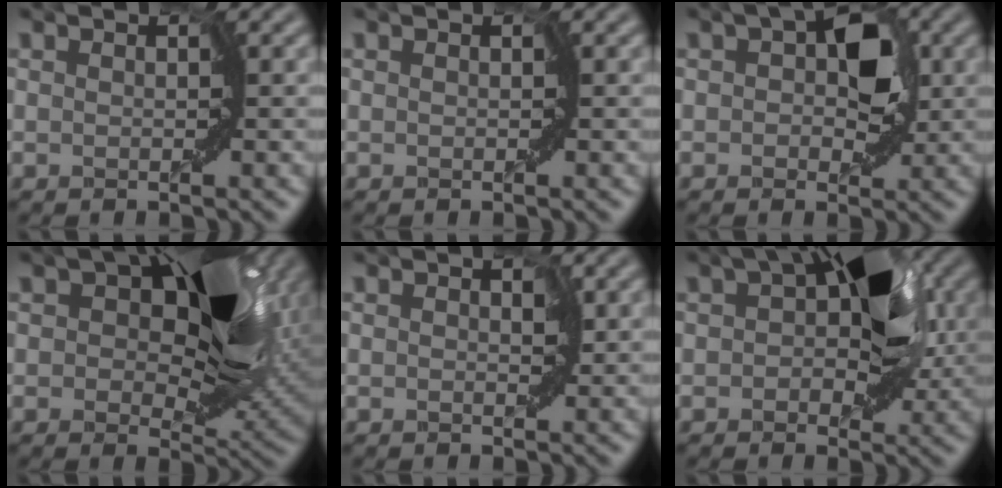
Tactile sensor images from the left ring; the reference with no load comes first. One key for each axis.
{"total": 0.0}
{"total": 3.8, "fx": 0.7, "fy": 2.2, "fz": 3.0, "tx": -0.040, "ty": 0.006, "tz": 0.008}
{"total": 13.2, "fx": 5.1, "fy": 6.5, "fz": 10.3, "tx": -0.137, "ty": 0.017, "tz": 0.067}
{"total": 1.0, "fx": 0.5, "fy": 0.6, "fz": 0.6, "tx": -0.004, "ty": 0.003, "tz": 0.002}
{"total": 6.7, "fx": 1.5, "fy": 3.7, "fz": 5.5, "tx": -0.062, "ty": 0.016, "tz": 0.013}